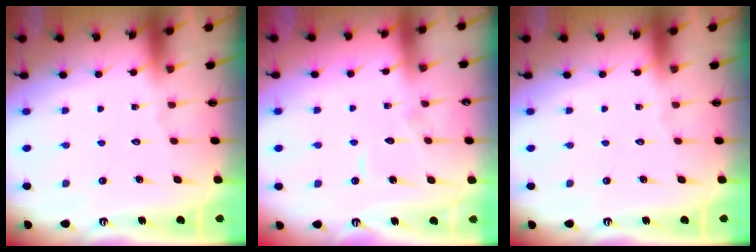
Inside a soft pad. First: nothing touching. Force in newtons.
{"total": 4.5, "press": 4.5, "slide": 0.3}
{"total": 0.0}